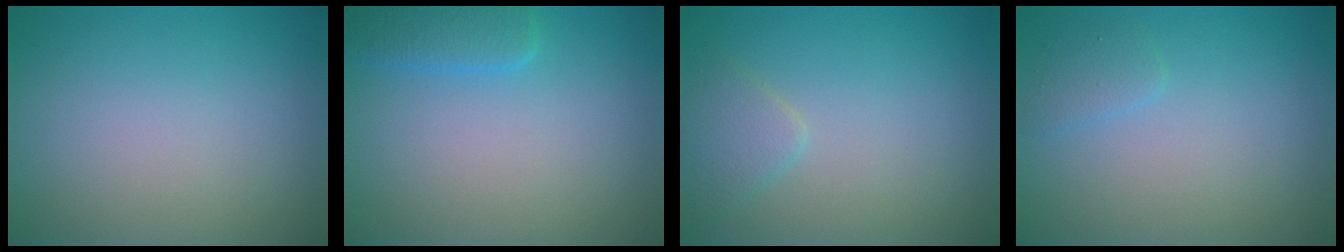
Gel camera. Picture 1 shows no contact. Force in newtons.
{"total": 2.5, "press": 2.5, "slide": 0.3}
{"total": 1.9, "press": 1.9, "slide": 0.1}
{"total": 1.1, "press": 1.1, "slide": 0.1}